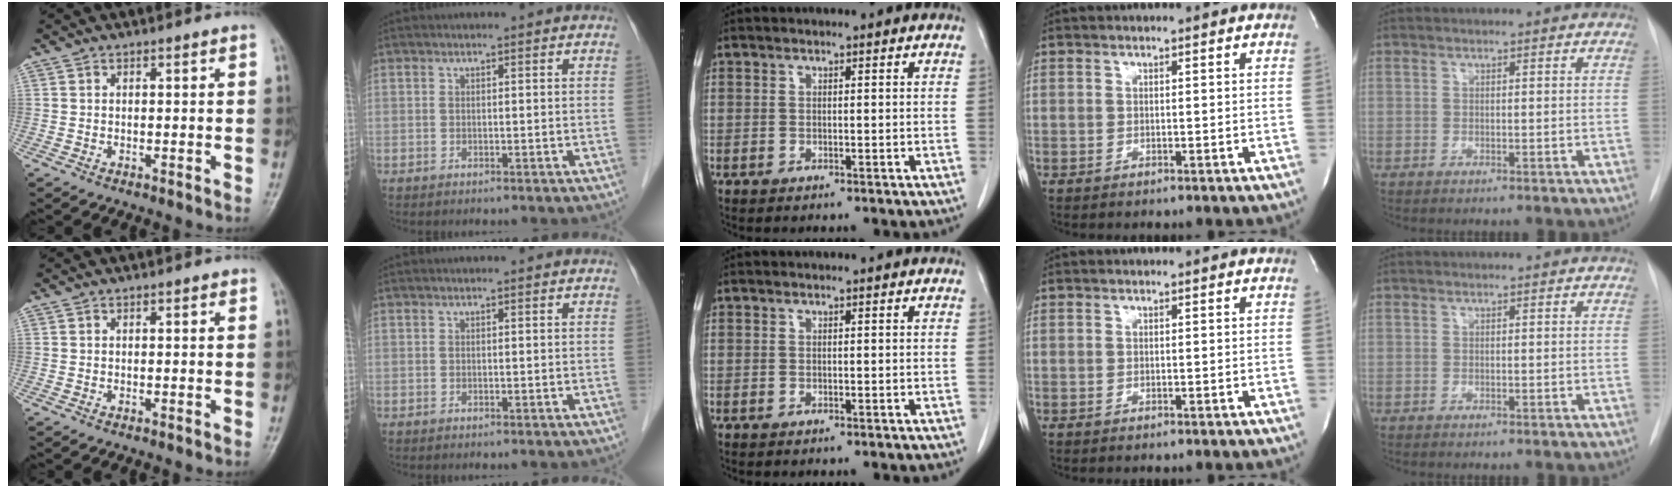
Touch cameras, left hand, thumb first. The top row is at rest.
{}